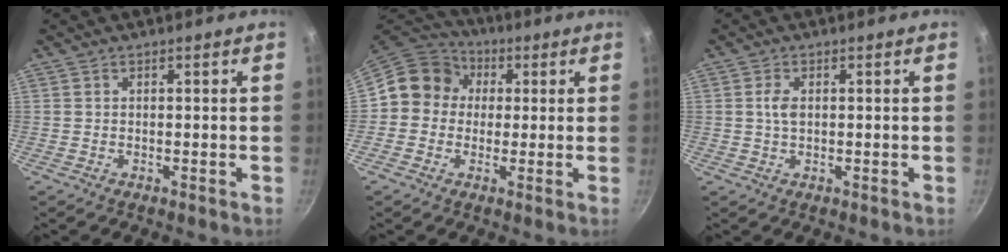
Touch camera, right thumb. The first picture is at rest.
{"total": 10.2, "force": [1.4, 9.3, 3.8], "torque": [-0.031, 0.021, -0.002]}
{"total": 2.5, "force": [0.3, 1.5, 2.0], "torque": [-0.037, 0.001, 0.006]}